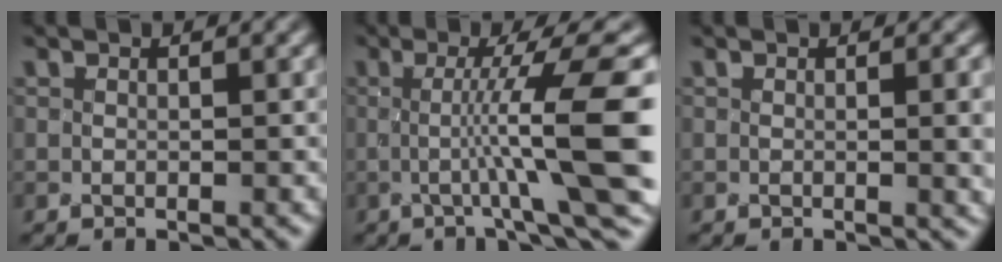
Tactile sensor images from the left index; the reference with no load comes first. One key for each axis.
{"total": 9.3, "fx": -1.6, "fy": 1.1, "fz": 9.1, "tx": -0.121, "ty": 0.006, "tz": -0.014}
{"total": 3.0, "fx": -0.1, "fy": 1.2, "fz": 2.8, "tx": -0.014, "ty": 0.008, "tz": 0.009}